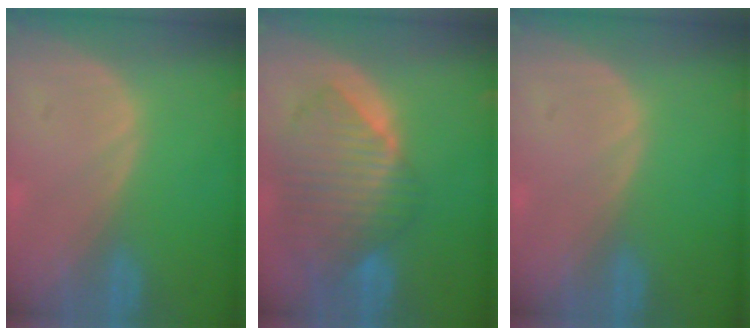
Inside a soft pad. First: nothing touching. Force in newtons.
{"total": 10.4, "press": 9.0, "slide": 5.1}
{"total": 0.0}